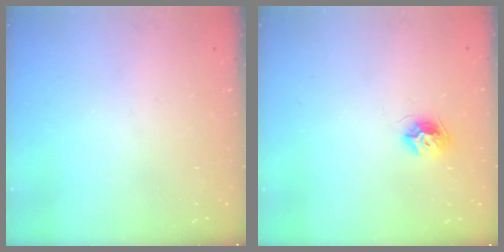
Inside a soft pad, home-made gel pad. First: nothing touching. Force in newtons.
{"total": 8.1, "press": 8.1, "slide": 0.1}